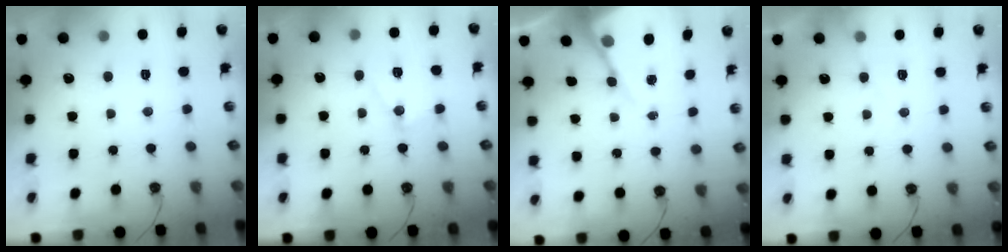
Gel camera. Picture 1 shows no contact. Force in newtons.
{"total": 10.3, "press": 10.2, "slide": 0.8}
{"total": 8.4, "press": 8.4, "slide": 0.5}
{"total": 5.9, "press": 5.8, "slide": 0.8}